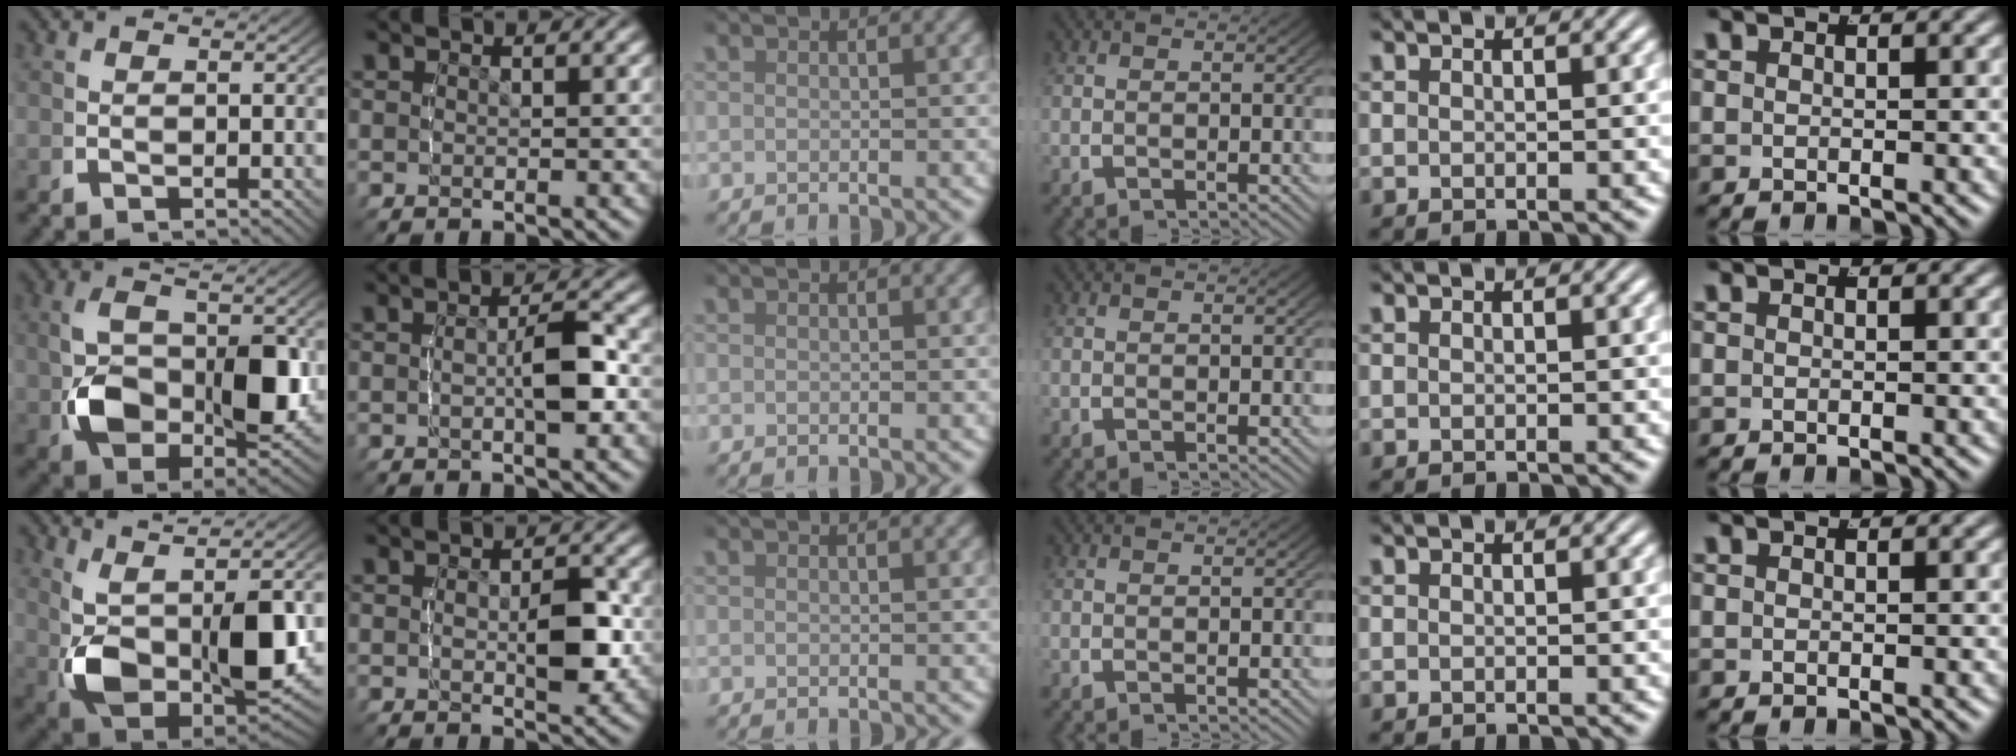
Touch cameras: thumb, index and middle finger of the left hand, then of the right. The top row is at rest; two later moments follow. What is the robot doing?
{"motion": "lift_and_place", "object": "stress ball aka squeeze ball"}